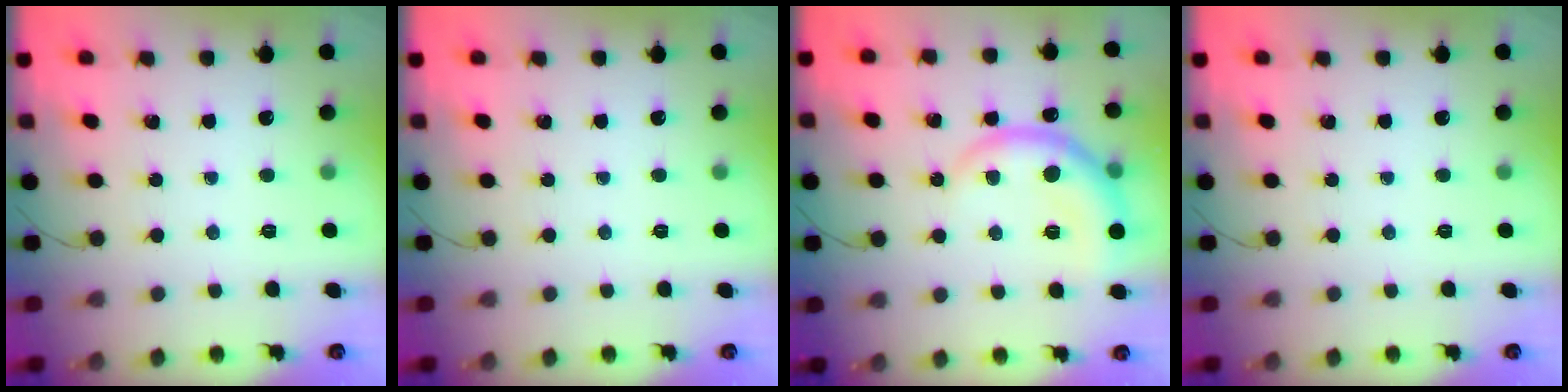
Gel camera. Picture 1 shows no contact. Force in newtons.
{"total": 0.0}
{"total": 11.1, "press": 11.1, "slide": 0.6}
{"total": 0.0}